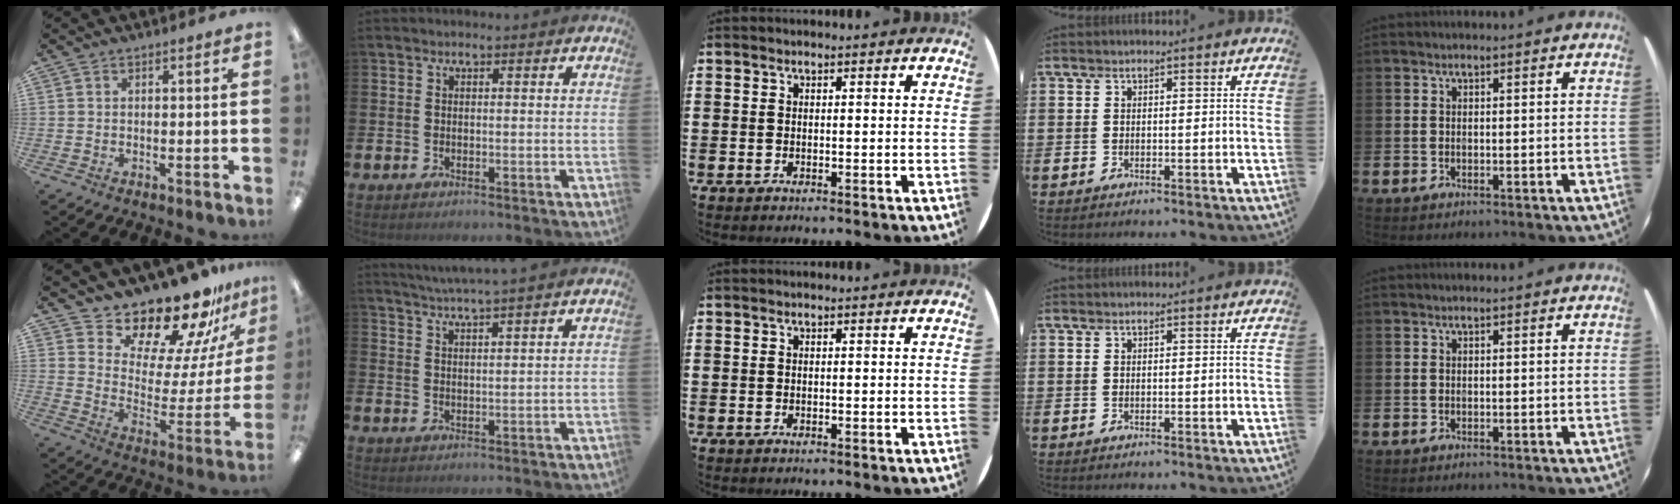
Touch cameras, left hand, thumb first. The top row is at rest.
{"thumb": {"total": 17.8, "force": [16.5, 4.4, 4.9], "torque": [-0.081, -0.155, 0.276]}, "index": {"total": 3.8, "force": [3.6, -0.8, 0.7], "torque": [-0.030, -0.013, 0.067]}}